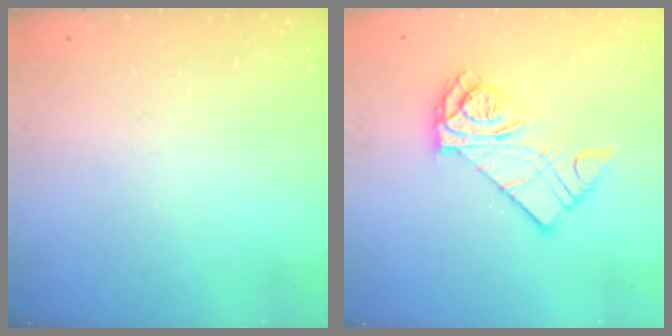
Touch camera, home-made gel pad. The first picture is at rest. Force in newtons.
{"total": 12.9, "press": 12.9, "slide": 0.7}